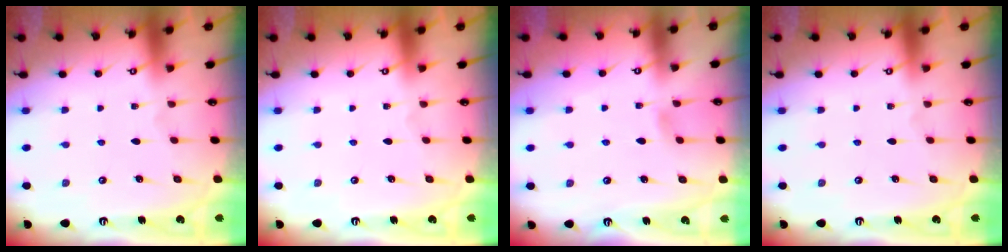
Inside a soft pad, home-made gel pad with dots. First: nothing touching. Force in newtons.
{"total": 0.0}
{"total": 4.2, "press": 4.2, "slide": 0.6}
{"total": 0.0}